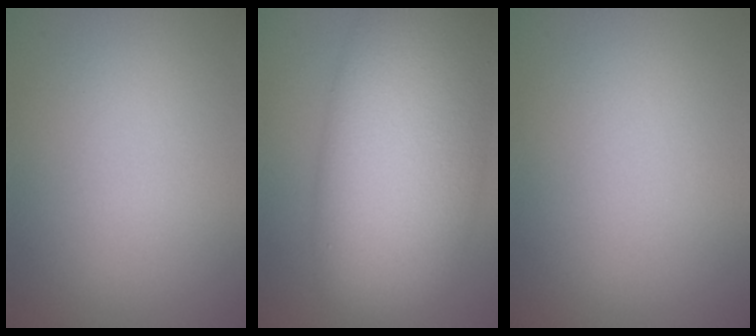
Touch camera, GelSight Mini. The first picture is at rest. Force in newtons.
{"total": 14.3, "press": 14.3, "slide": 0.5}
{"total": 0.0}